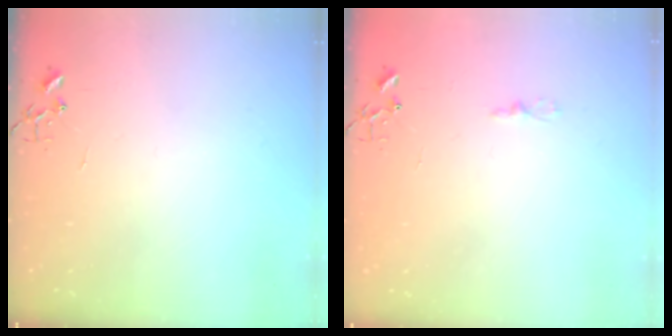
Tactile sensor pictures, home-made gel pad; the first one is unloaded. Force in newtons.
{"total": 2.4, "press": 2.4, "slide": 0.3}